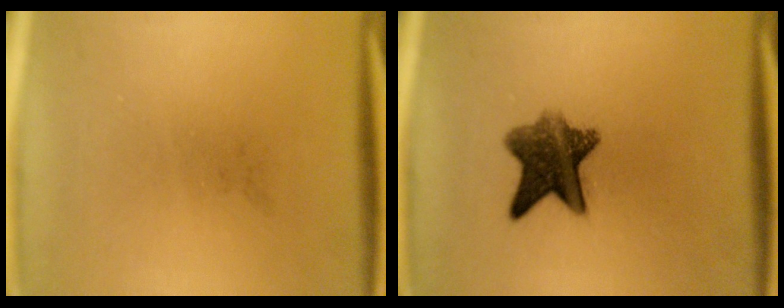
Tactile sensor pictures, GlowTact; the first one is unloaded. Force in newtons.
{"total": 8.4}